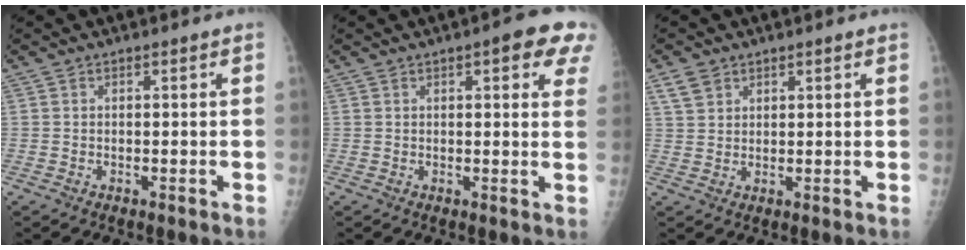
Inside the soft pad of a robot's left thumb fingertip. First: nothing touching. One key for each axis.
{"total": 8.7, "fx": 4.4, "fy": 2.5, "fz": 7.1, "tx": -0.054, "ty": -0.006, "tz": 0.042}
{"total": 3.6, "fx": 2.2, "fy": 2.4, "fz": 1.3, "tx": -0.018, "ty": -0.006, "tz": 0.047}